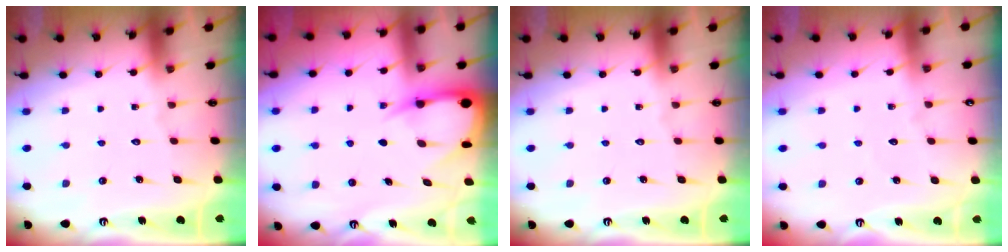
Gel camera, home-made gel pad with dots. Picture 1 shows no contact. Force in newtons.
{"total": 5.5, "press": 5.5, "slide": 0.8}
{"total": 0.0}
{"total": 2.4, "press": 2.4, "slide": 0.2}